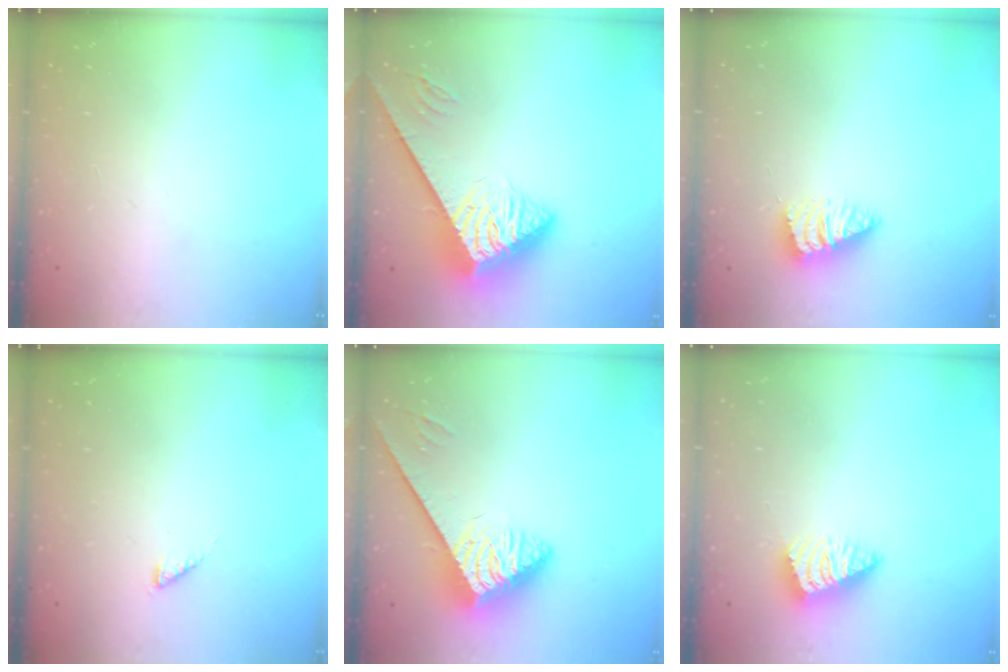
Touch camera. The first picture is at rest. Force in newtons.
{"total": 8.8, "press": 8.8, "slide": 0.9}
{"total": 2.6, "press": 2.6, "slide": 0.3}
{"total": 1.1, "press": 1.0, "slide": 0.3}
{"total": 3.8, "press": 3.8, "slide": 0.7}
{"total": 2.4, "press": 2.4, "slide": 0.4}